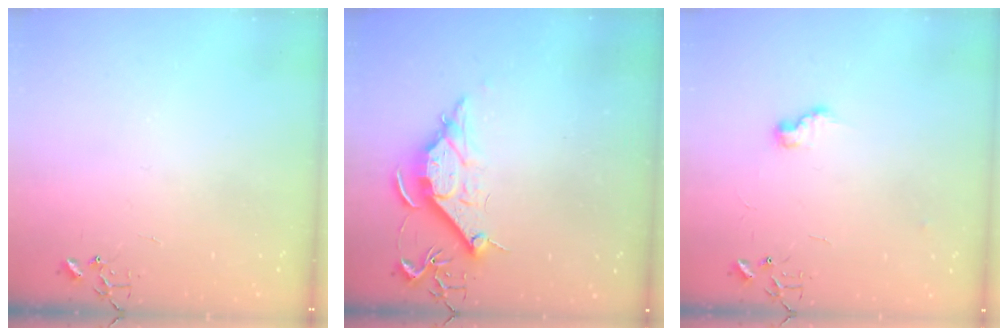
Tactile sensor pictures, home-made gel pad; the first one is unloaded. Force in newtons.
{"total": 11.6, "press": 11.6, "slide": 0.9}
{"total": 7.3, "press": 7.3, "slide": 0.0}